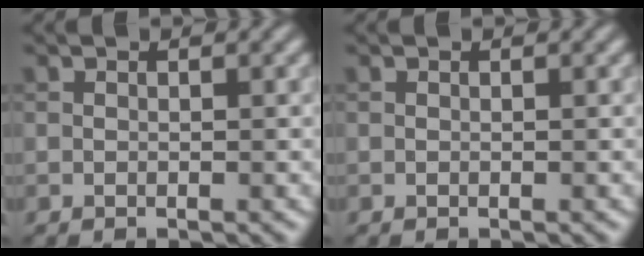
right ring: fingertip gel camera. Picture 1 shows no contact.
{"total": 0.0}